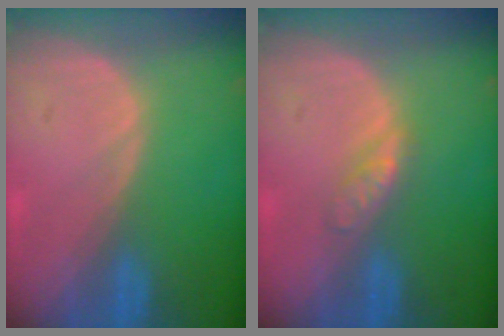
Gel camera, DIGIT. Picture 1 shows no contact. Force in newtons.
{"total": 2.7, "press": 2.7, "slide": 0.3}